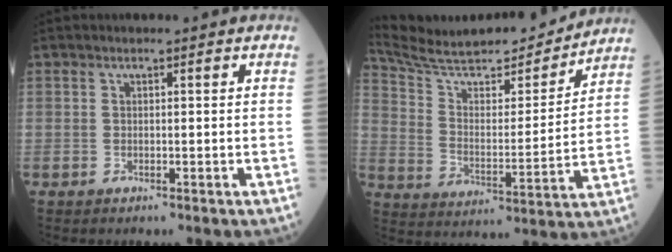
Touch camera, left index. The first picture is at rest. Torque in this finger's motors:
{"motor_torque": [0.05, -0.53, 0.30, 0.04]}